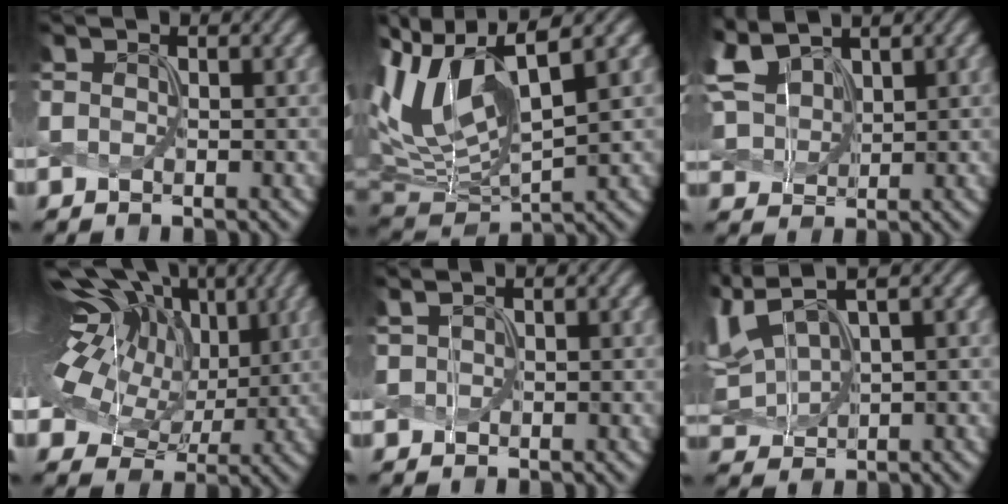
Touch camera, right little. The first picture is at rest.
{"total": 9.8, "force": [4.0, 4.2, 7.9], "torque": [-0.171, 0.008, 0.079]}
{"total": 4.8, "force": [3.1, 2.6, 2.5], "torque": [-0.077, 0.015, 0.061]}
{"total": 16.0, "force": [5.7, 9.8, 11.3], "torque": [-0.224, 0.047, 0.091]}
{"total": 0.7, "force": [0.4, 0.3, 0.4], "torque": [-0.012, 0.004, 0.009]}
{"total": 6.6, "force": [4.3, 2.4, 4.3], "torque": [-0.123, 0.028, 0.082]}